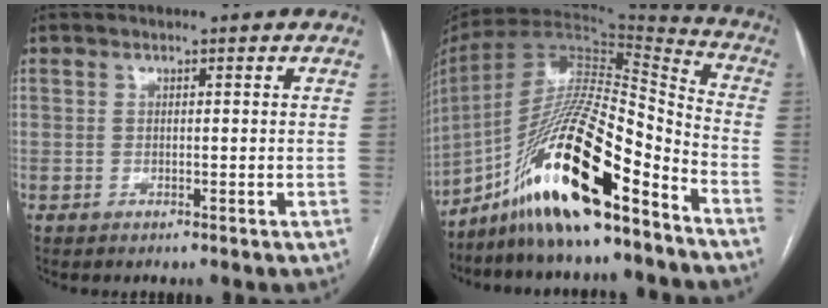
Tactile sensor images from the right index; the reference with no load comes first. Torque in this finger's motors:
{"motor_torque": [1.54, -0.60, 0.40, 0.07]}